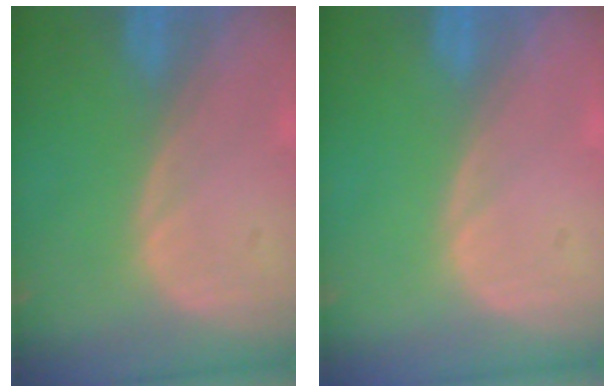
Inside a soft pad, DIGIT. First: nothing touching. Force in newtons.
{"total": 0.0}